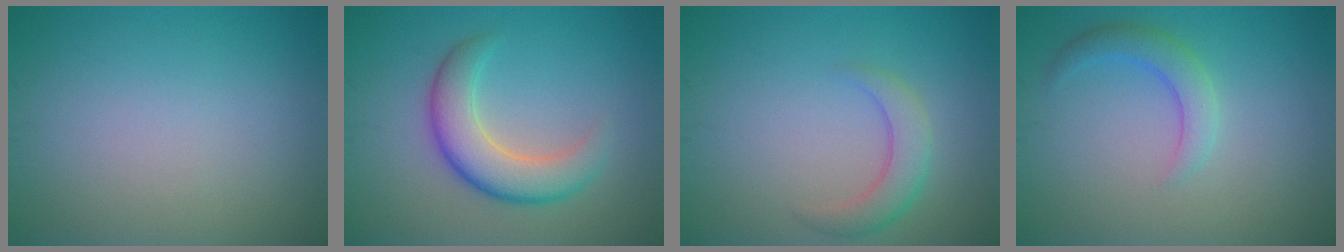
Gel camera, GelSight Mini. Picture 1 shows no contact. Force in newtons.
{"total": 5.3, "press": 5.3, "slide": 0.4}
{"total": 2.8, "press": 2.8, "slide": 0.1}
{"total": 2.6, "press": 2.6, "slide": 0.1}